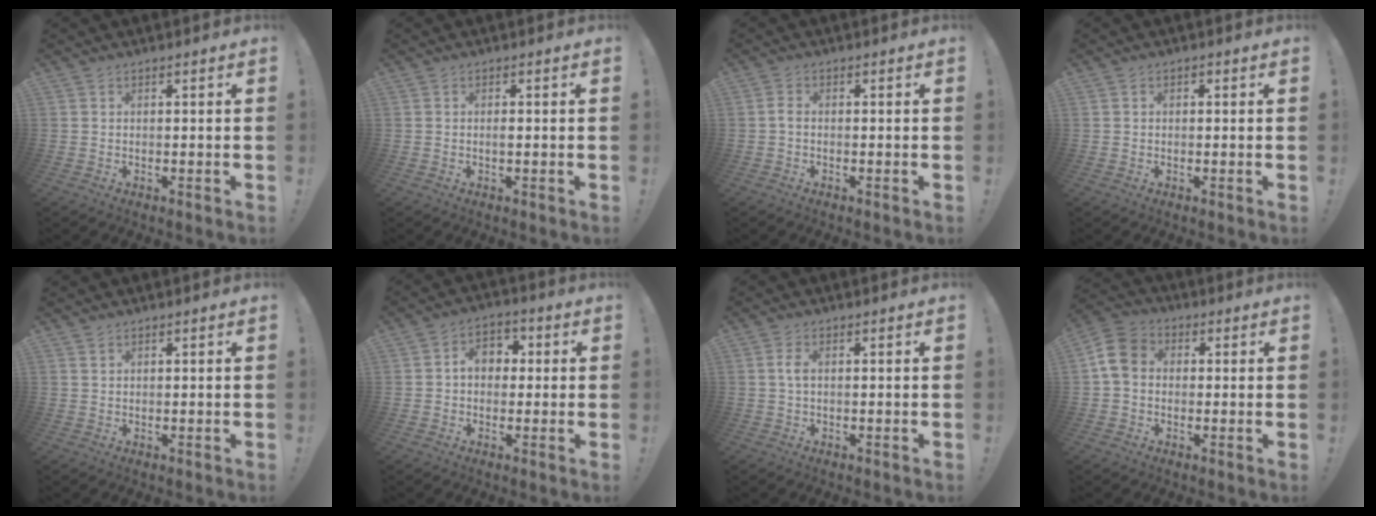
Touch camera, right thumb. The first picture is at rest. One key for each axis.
{"total": 0.9, "fx": -0.3, "fy": 0.2, "fz": 0.8, "tx": -0.008, "ty": -0.002, "tz": -0.007}
{"total": 1.5, "fx": -0.4, "fy": 0.7, "fz": 1.3, "tx": -0.022, "ty": 0.006, "tz": -0.008}
{"total": 0.9, "fx": -0.4, "fy": 0.8, "fz": 0.4, "tx": -0.007, "ty": 0.005, "tz": -0.006}
{"total": 0.9, "fx": 0.7, "fy": 0.5, "fz": 0.3, "tx": -0.001, "ty": -0.002, "tz": 0.012}
{"total": 7.2, "fx": 0.9, "fy": 5.5, "fz": 4.6, "tx": -0.070, "ty": 0.012, "tz": 0.016}
{"total": 2.5, "fx": 0.2, "fy": 1.3, "fz": 2.2, "tx": -0.045, "ty": 0.008, "tz": 0.003}
{"total": 8.9, "fx": 0.2, "fy": 7.0, "fz": 5.4, "tx": -0.094, "ty": 0.019, "tz": 0.011}